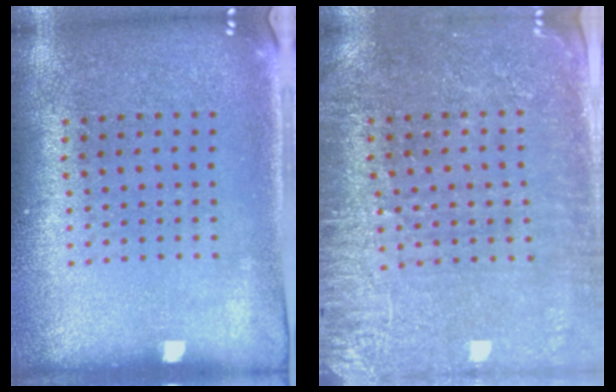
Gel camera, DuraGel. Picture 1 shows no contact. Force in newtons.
{"total": 3.0, "press": 2.8, "slide": 0.9}